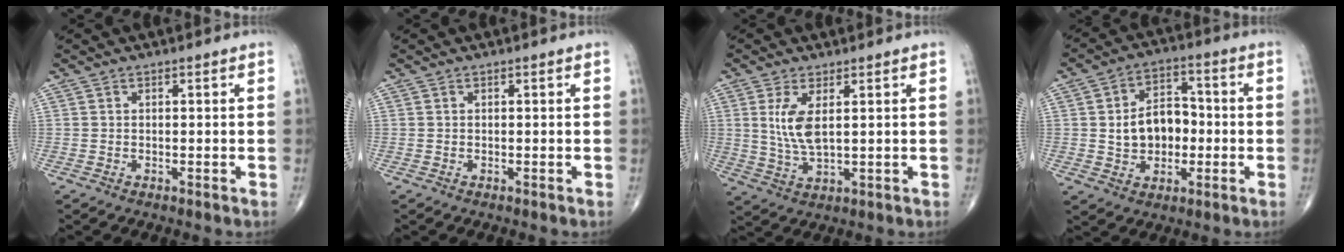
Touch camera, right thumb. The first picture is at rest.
{"total": 0.0}
{"total": 6.4, "force": [1.6, 2.4, 5.7], "torque": [-0.124, -0.014, 0.042]}
{"total": 10.4, "force": [-0.5, 7.5, 7.2], "torque": [-0.087, 0.023, -0.009]}